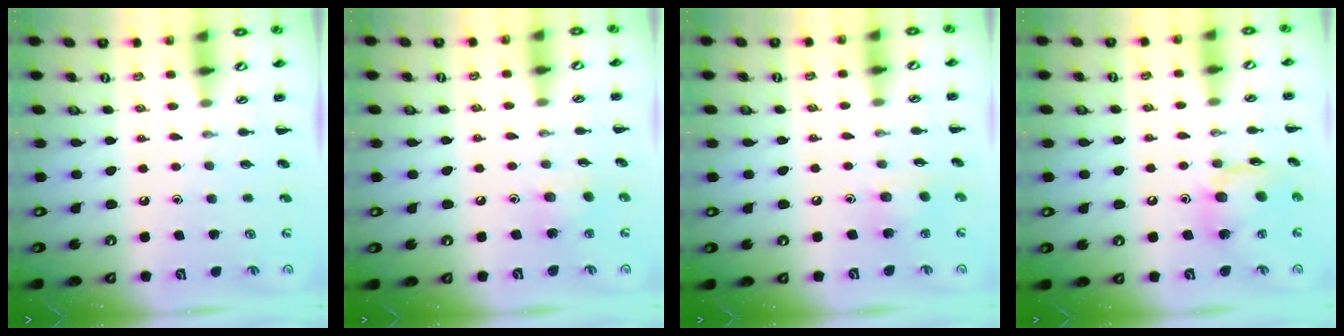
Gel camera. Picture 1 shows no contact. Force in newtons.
{"total": 6.7, "press": 6.5, "slide": 1.5}
{"total": 7.9, "press": 7.7, "slide": 1.6}
{"total": 13.6, "press": 13.5, "slide": 1.9}